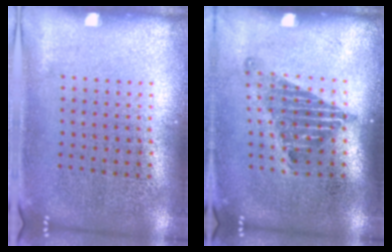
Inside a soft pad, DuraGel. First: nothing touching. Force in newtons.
{"total": 1.3, "press": 1.0, "slide": 0.8}